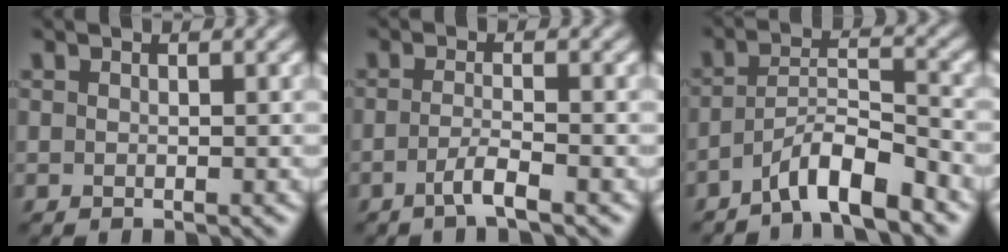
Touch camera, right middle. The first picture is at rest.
{"total": 2.3, "force": [-1.2, 0.4, 2.0], "torque": [-0.034, 0.004, -0.031]}
{"total": 5.2, "force": [-3.8, 0.9, 3.3], "torque": [-0.055, 0.008, -0.072]}